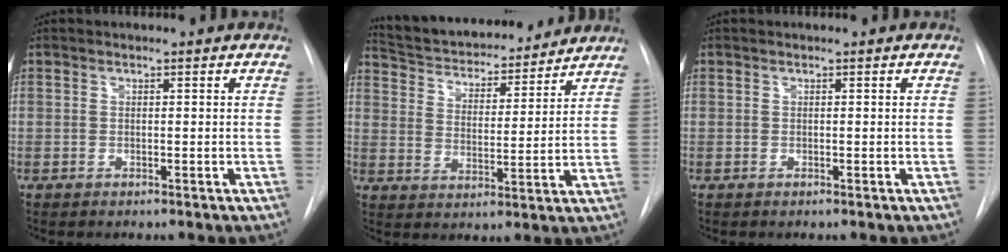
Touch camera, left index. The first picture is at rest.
{"total": 18.2, "force": [16.7, 4.3, 5.7], "torque": [-0.094, 0.011, 0.253]}
{"total": 0.0}